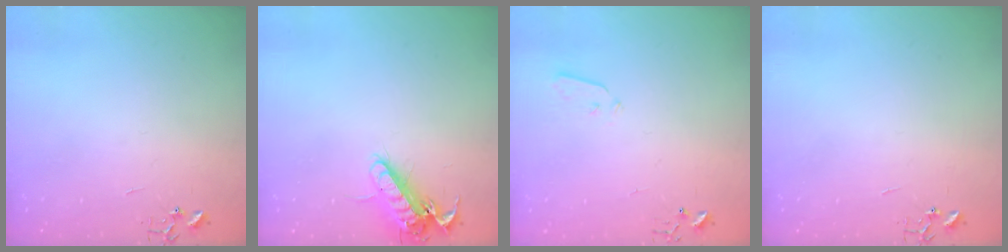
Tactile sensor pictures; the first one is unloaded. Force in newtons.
{"total": 13.8, "press": 13.7, "slide": 2.0}
{"total": 3.5, "press": 3.4, "slide": 0.6}
{"total": 0.0}